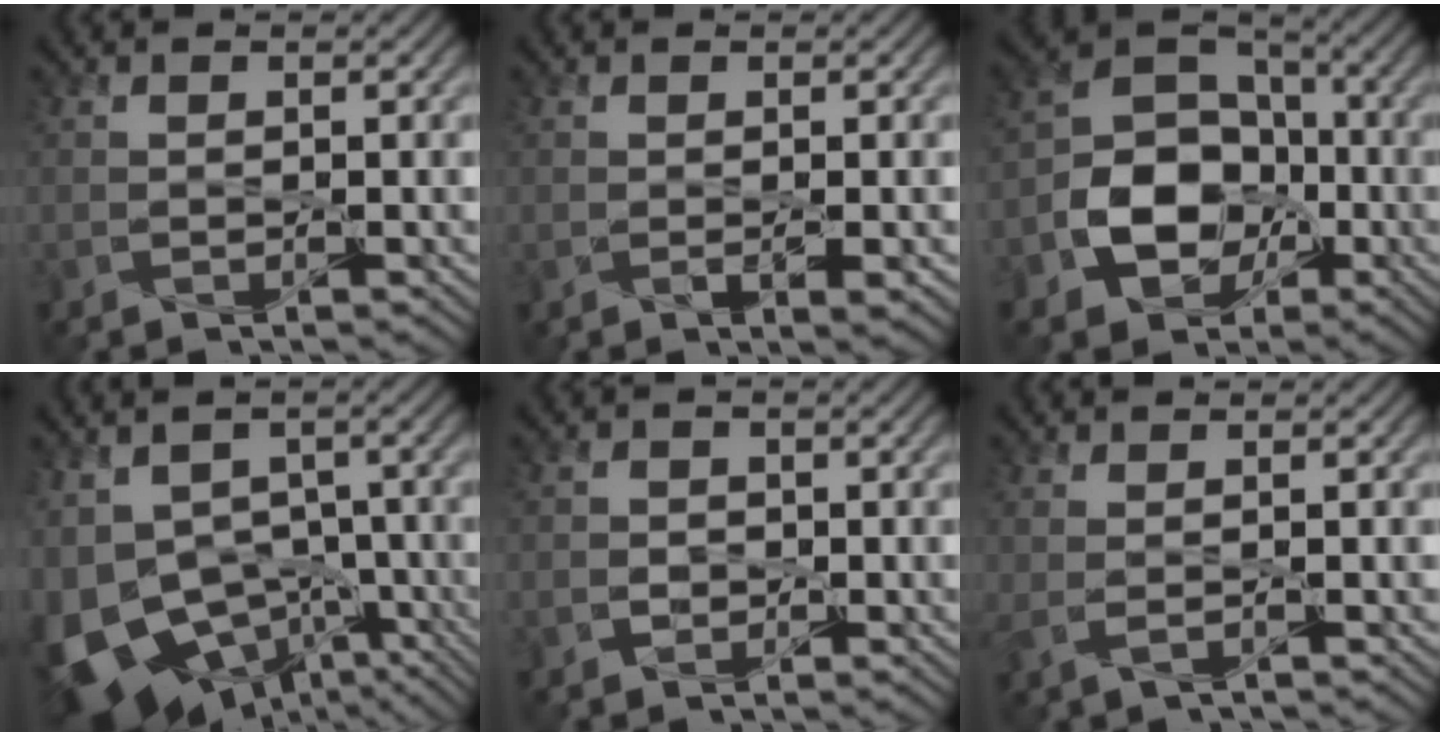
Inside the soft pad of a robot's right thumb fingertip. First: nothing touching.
{"total": 1.5, "force": [-0.3, 0.4, 1.4], "torque": [-0.026, -0.008, -0.001]}
{"total": 11.6, "force": [-3.8, 8.7, 6.7], "torque": [-0.135, -0.020, -0.083]}
{"total": 15.0, "force": [-6.5, 10.2, 8.8], "torque": [-0.203, -0.032, -0.079]}
{"total": 1.6, "force": [-0.5, 1.4, 0.7], "torque": [-0.009, -0.003, -0.013]}
{"total": 1.8, "force": [0.1, 0.4, 1.7], "torque": [-0.044, -0.004, 0.002]}